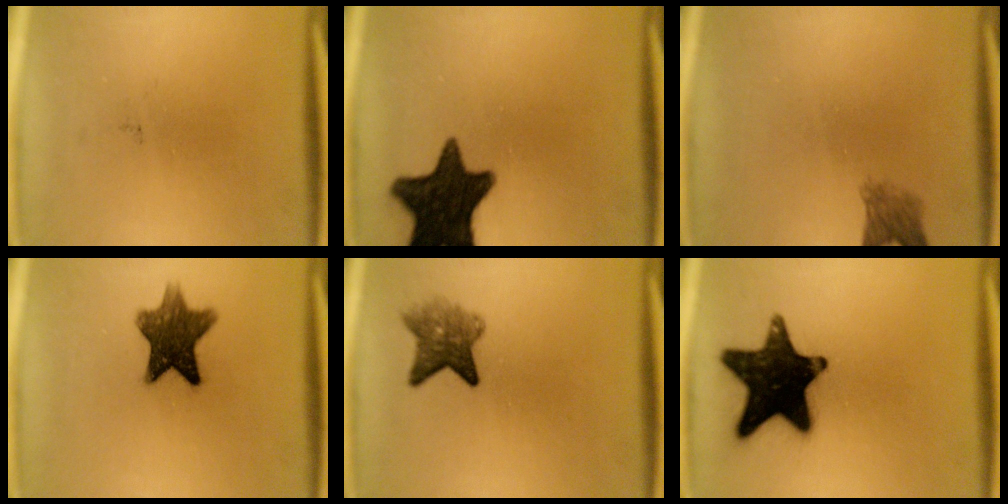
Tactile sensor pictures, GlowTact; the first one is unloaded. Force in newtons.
{"total": 15.9}
{"total": 2.9}
{"total": 10.0}
{"total": 5.2}
{"total": 18.2}